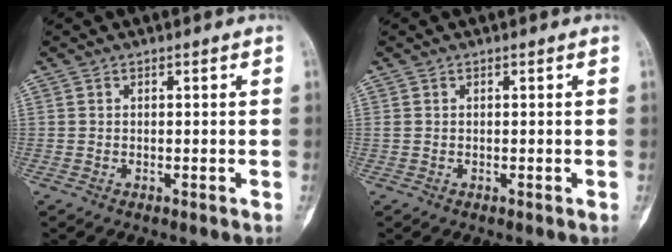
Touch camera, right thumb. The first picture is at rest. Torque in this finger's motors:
{"motor_torque": [0.00, 0.00, 0.15, -0.05, 0.05]}